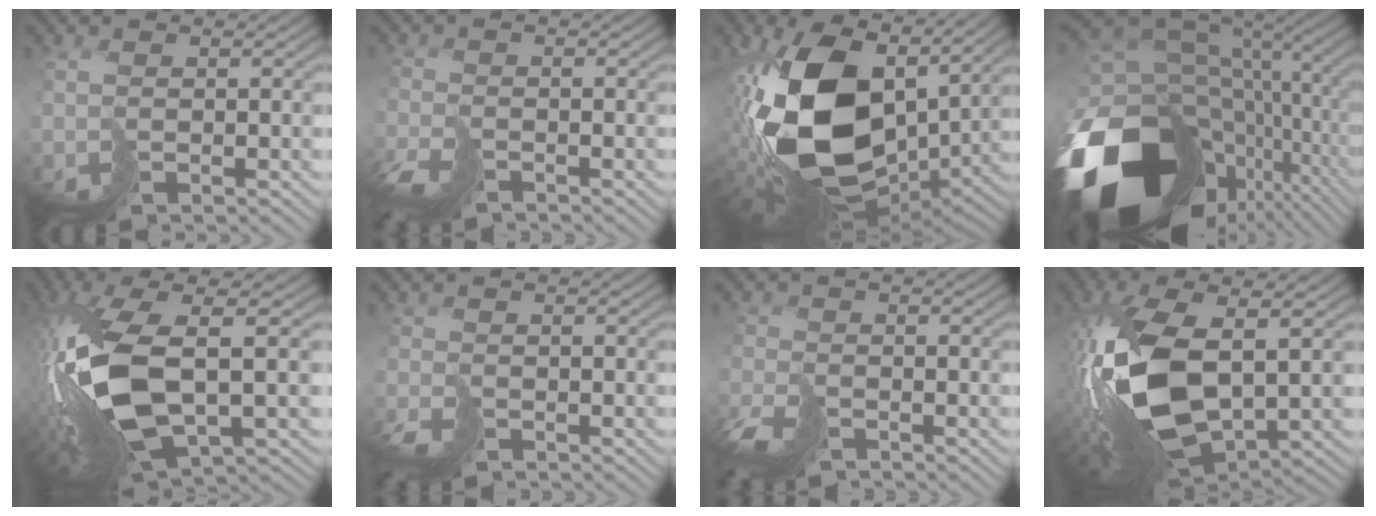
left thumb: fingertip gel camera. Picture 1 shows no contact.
{"total": 4.5, "force": [-3.8, 1.6, 1.6], "torque": [-0.041, -0.015, -0.083]}
{"total": 17.8, "force": [3.3, 11.9, 12.8], "torque": [-0.281, -0.025, 0.064]}
{"total": 20.0, "force": [-6.8, 14.0, 12.6], "torque": [-0.289, -0.047, -0.056]}
{"total": 13.0, "force": [-0.7, 5.2, 11.9], "torque": [-0.282, -0.006, -0.007]}
{"total": 3.6, "force": [-3.1, 1.4, 1.2], "torque": [-0.027, -0.014, -0.067]}
{"total": 5.0, "force": [-4.3, 1.8, 1.8], "torque": [-0.045, -0.015, -0.092]}
{"total": 13.8, "force": [-0.3, 7.0, 11.9], "torque": [-0.283, -0.008, 0.000]}